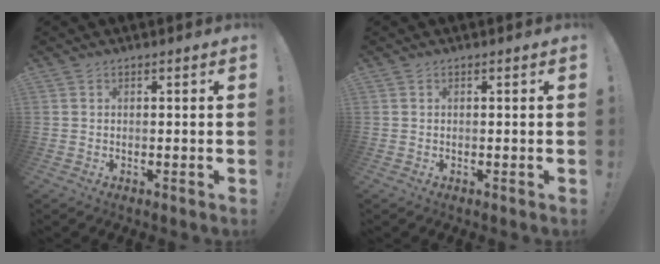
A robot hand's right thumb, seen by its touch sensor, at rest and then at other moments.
{"total": 0.0}